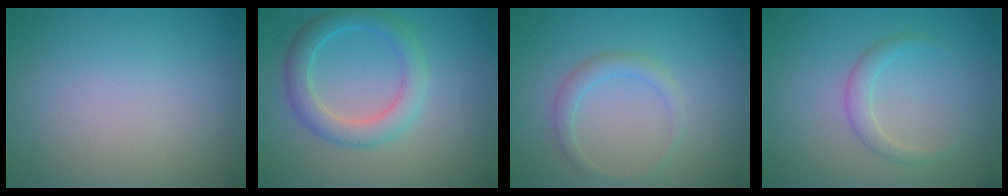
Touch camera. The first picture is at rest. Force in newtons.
{"total": 3.5, "press": 3.5, "slide": 0.2}
{"total": 1.6, "press": 1.6, "slide": 0.1}
{"total": 1.5, "press": 1.5, "slide": 0.1}